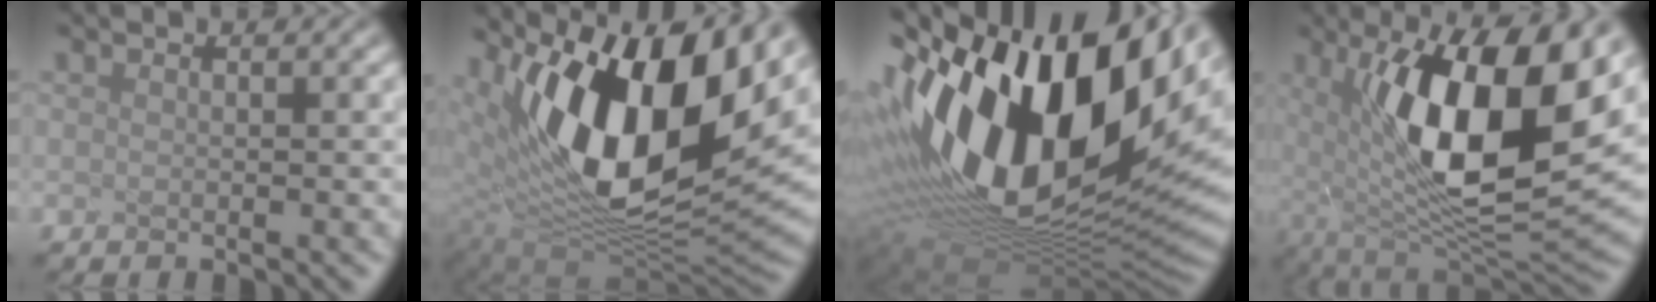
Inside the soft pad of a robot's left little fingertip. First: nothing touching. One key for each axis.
{"total": 12.8, "fx": 3.7, "fy": 6.7, "fz": 10.3, "tx": -0.203, "ty": -0.010, "tz": 0.103}
{"total": 18.4, "fx": 2.2, "fy": 10.8, "fz": 14.7, "tx": -0.329, "ty": -0.016, "tz": 0.084}
{"total": 12.2, "fx": 1.8, "fy": 4.9, "fz": 11.0, "tx": -0.206, "ty": -0.022, "tz": 0.069}